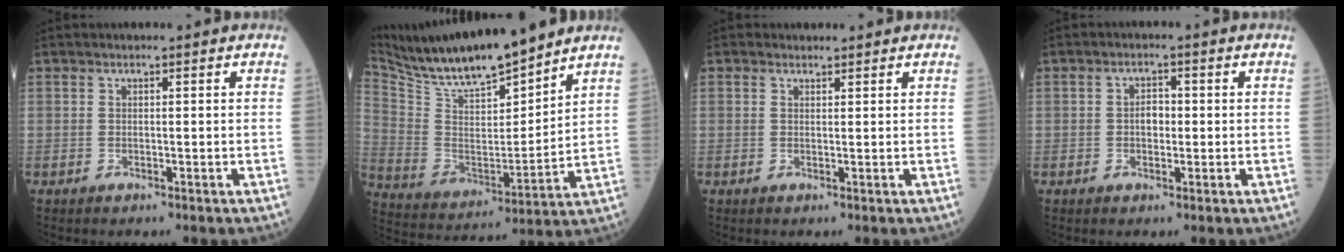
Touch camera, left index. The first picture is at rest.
{"total": 16.7, "force": [14.9, 1.9, 7.2], "torque": [-0.145, -0.006, 0.276]}
{"total": 0.9, "force": [0.7, 0.6, 0.1], "torque": [-0.002, 0.001, 0.008]}
{"total": 2.5, "force": [-0.1, 1.6, 2.0], "torque": [-0.032, 0.009, -0.003]}